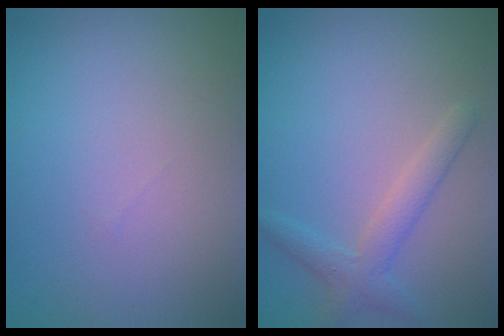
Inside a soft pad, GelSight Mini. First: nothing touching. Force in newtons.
{"total": 2.4, "press": 2.4, "slide": 0.2}